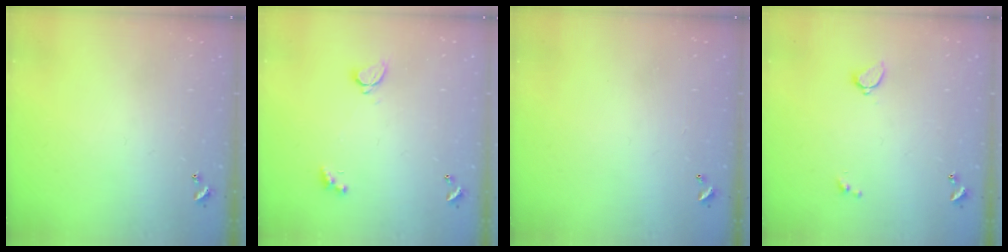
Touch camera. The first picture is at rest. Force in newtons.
{"total": 1.7, "press": 1.7, "slide": 0.3}
{"total": 2.8, "press": 2.8, "slide": 0.1}
{"total": 1.7, "press": 1.6, "slide": 0.5}